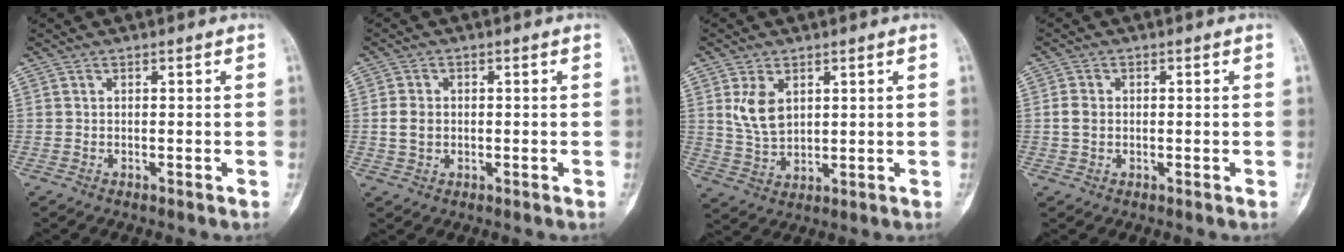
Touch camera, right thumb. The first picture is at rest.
{"total": 3.4, "force": [-0.1, 2.7, 2.0], "torque": [-0.030, 0.004, 0.001]}
{"total": 6.6, "force": [2.3, 4.2, 4.6], "torque": [-0.071, -0.013, 0.054]}
{"total": 2.7, "force": [0.0, 2.1, 1.6], "torque": [-0.025, 0.005, -0.001]}